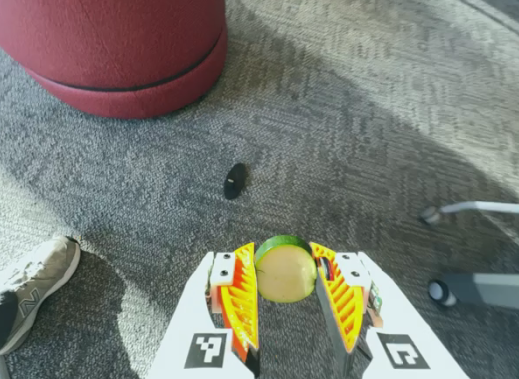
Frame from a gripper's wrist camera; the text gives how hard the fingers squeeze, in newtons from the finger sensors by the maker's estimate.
{"total": 9.5, "left": 9.5, "right": 9.6}